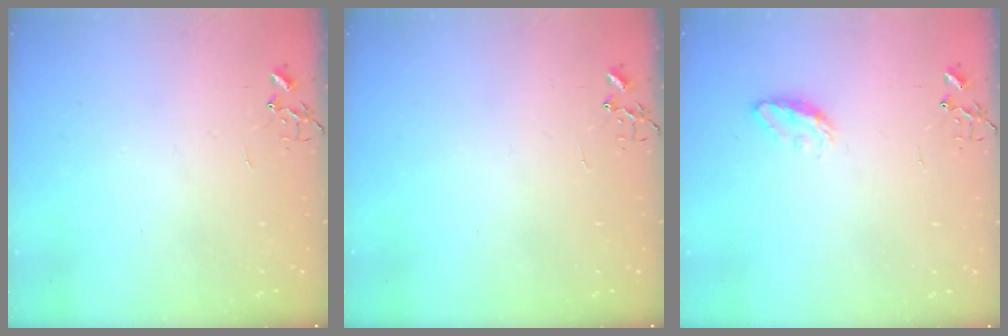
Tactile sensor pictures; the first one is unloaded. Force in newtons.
{"total": 0.0}
{"total": 5.9, "press": 5.8, "slide": 0.7}